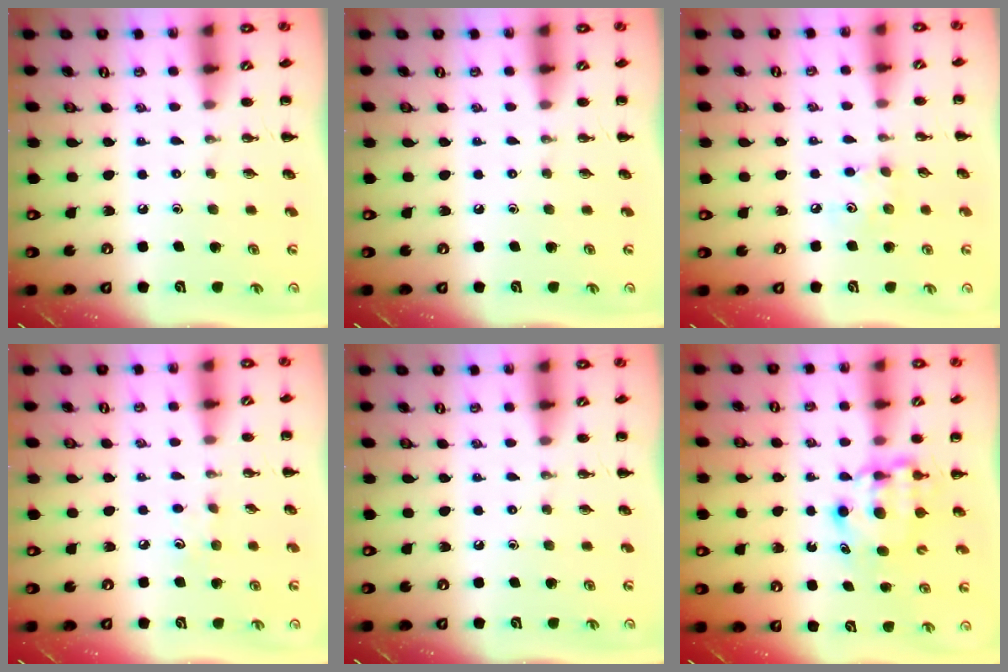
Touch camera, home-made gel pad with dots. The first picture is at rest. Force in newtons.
{"total": 0.0}
{"total": 4.3, "press": 4.2, "slide": 0.8}
{"total": 5.6, "press": 5.4, "slide": 1.6}
{"total": 0.0}
{"total": 6.6, "press": 6.5, "slide": 1.0}